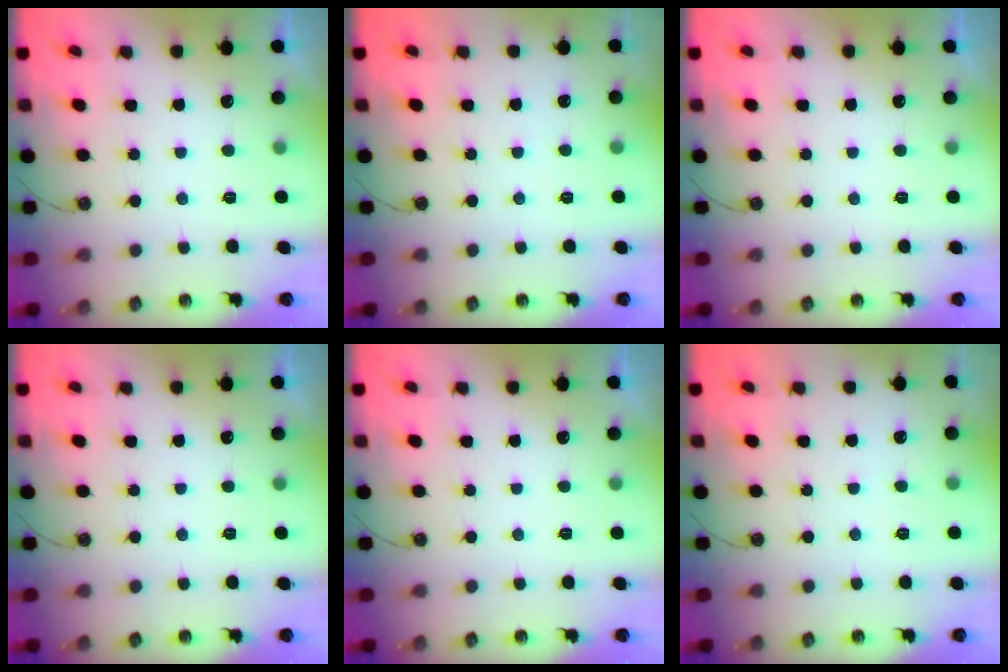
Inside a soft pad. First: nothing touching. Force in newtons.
{"total": 3.0, "press": 2.9, "slide": 0.4}
{"total": 0.0}
{"total": 0.0}
{"total": 0.0}
{"total": 3.0, "press": 2.9, "slide": 0.4}